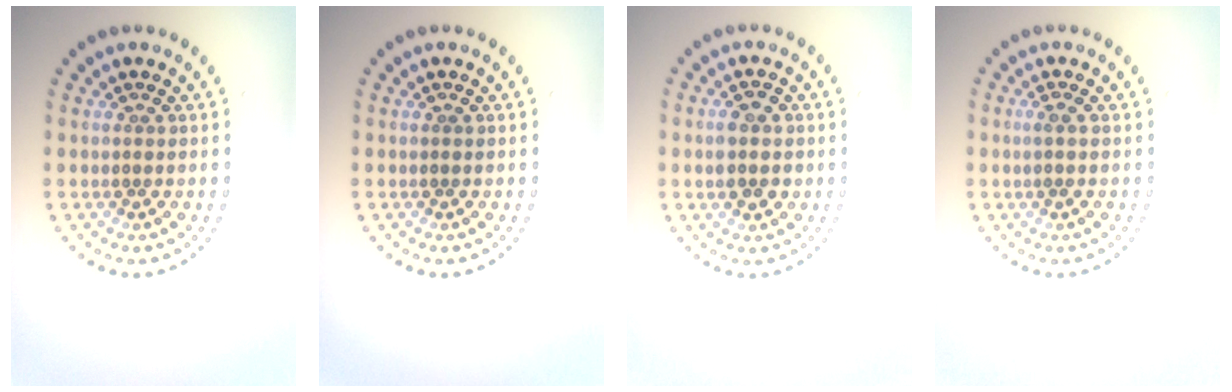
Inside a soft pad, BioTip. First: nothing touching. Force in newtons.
{"total": 0.0}
{"total": 2.8, "press": 2.8, "slide": 0.0}
{"total": 0.7, "press": 0.5, "slide": 0.5}